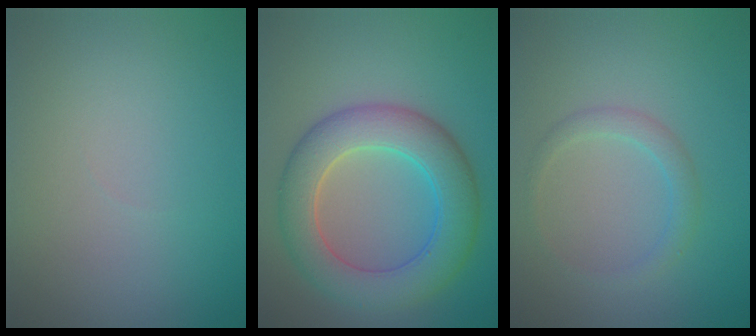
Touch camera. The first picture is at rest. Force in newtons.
{"total": 7.2, "press": 7.2, "slide": 0.3}
{"total": 1.6, "press": 1.6, "slide": 0.1}